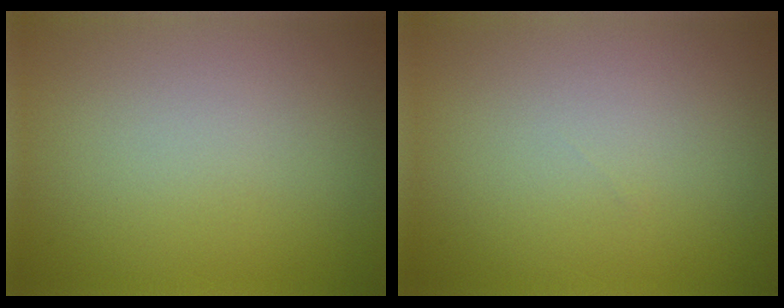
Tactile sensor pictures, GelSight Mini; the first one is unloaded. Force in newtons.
{"total": 0.0}